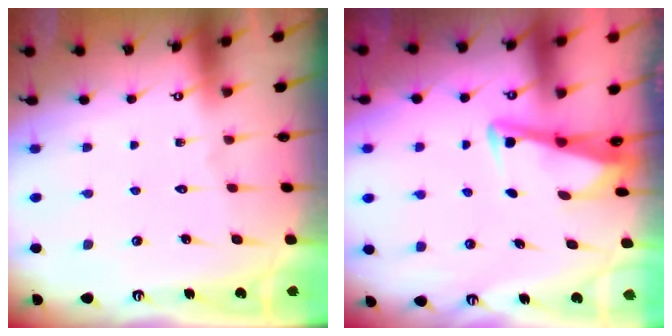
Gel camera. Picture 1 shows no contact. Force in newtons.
{"total": 3.3, "press": 3.3, "slide": 0.3}